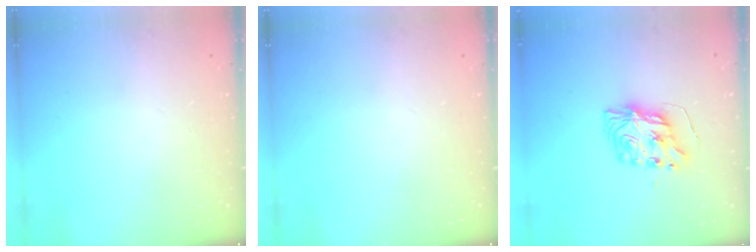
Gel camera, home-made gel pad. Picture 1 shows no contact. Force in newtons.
{"total": 0.0}
{"total": 8.2, "press": 8.2, "slide": 0.6}